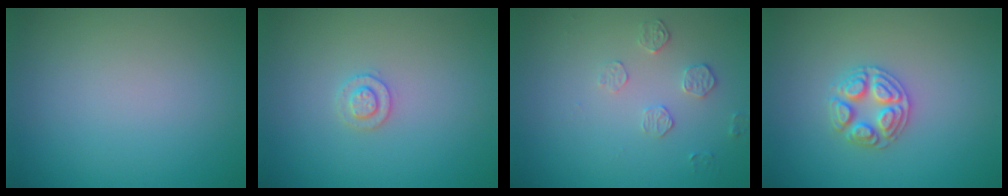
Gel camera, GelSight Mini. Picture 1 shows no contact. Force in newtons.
{"total": 1.5, "press": 1.5, "slide": 0.1}
{"total": 1.7, "press": 1.0, "slide": 1.4}
{"total": 2.9, "press": 2.8, "slide": 0.4}